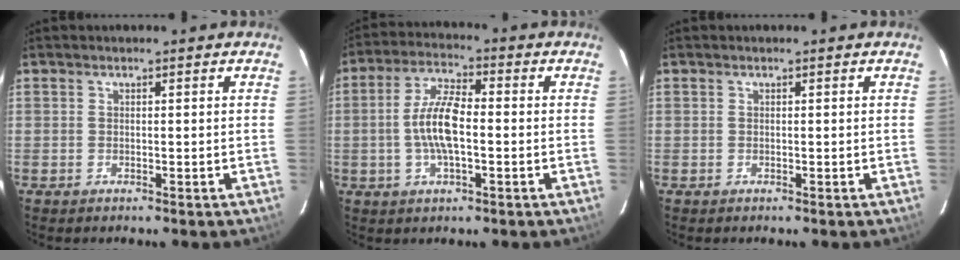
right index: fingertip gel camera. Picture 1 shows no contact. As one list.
[{"total": 8.4, "force": [-1.3, 2.6, 7.9], "torque": [-0.160, 0.008, -0.027]}, {"total": 0.0}]